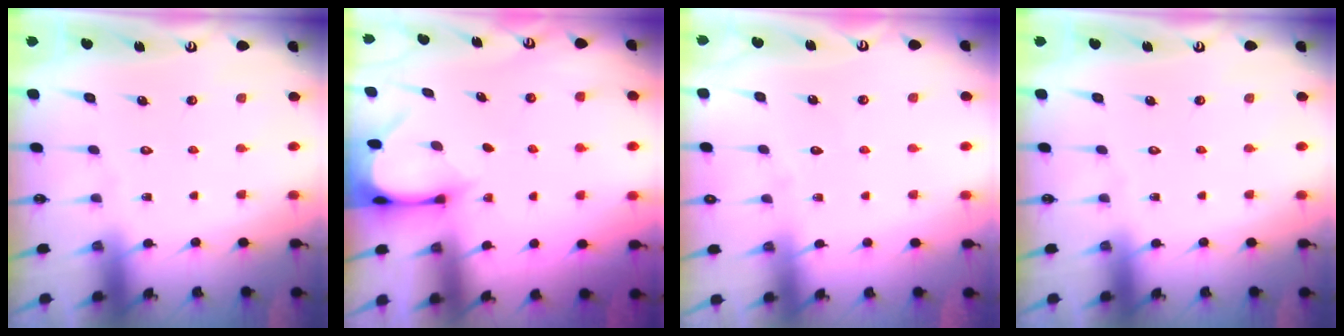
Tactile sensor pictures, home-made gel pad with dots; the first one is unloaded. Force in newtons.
{"total": 3.0, "press": 3.0, "slide": 0.3}
{"total": 3.0, "press": 3.0, "slide": 0.3}
{"total": 0.0}